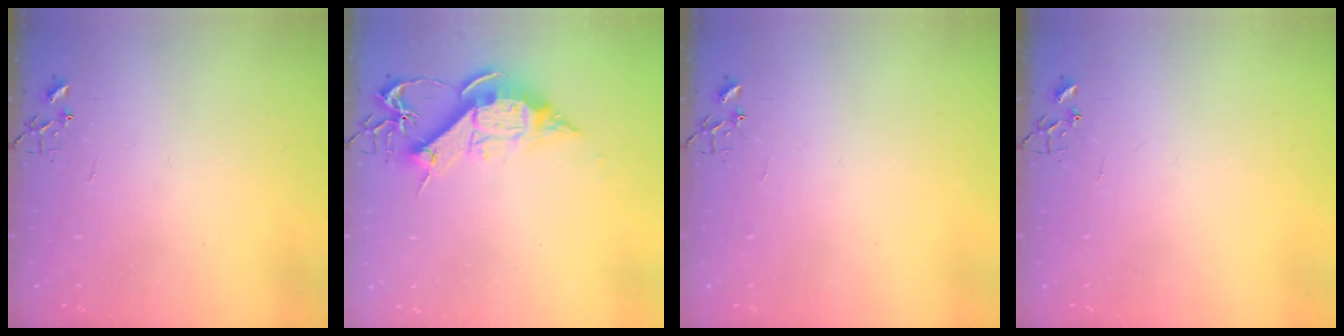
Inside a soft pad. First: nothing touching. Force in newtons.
{"total": 11.9, "press": 11.9, "slide": 0.7}
{"total": 0.0}
{"total": 0.0}